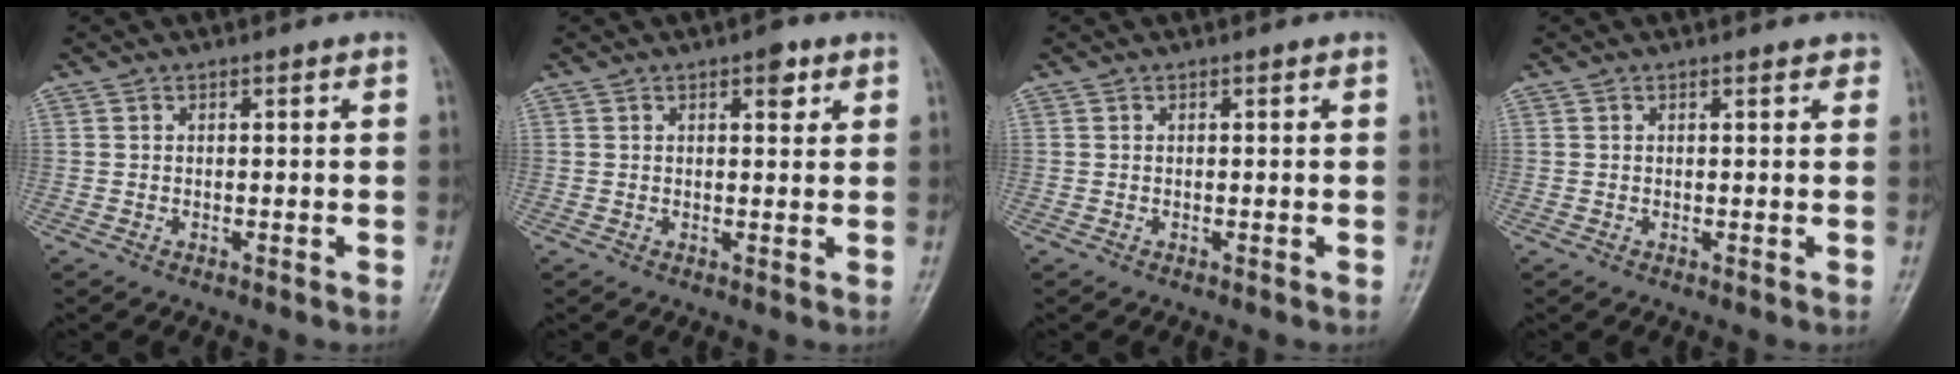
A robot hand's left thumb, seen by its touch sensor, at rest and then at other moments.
{"total": 2.9, "force": [1.6, 1.4, 2.0], "torque": [-0.015, -0.005, 0.020]}
{"total": 0.0}
{"total": 1.2, "force": [0.9, 0.6, 0.5], "torque": [-0.002, -0.003, 0.006]}